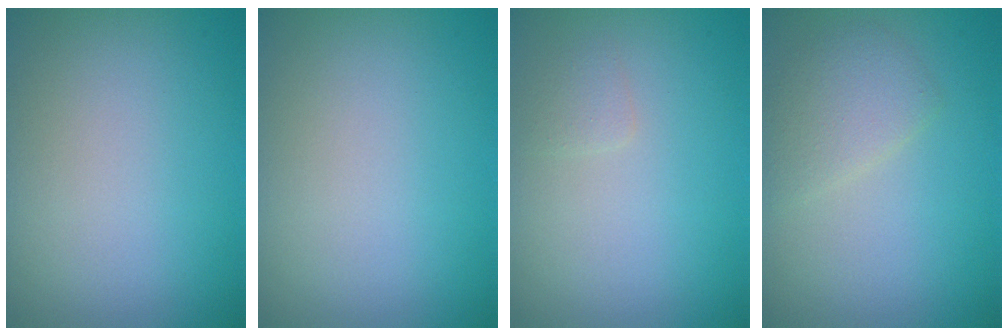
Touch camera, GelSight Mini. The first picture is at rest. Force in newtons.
{"total": 0.0}
{"total": 0.8, "press": 0.8, "slide": 0.1}
{"total": 2.2, "press": 2.2, "slide": 0.0}